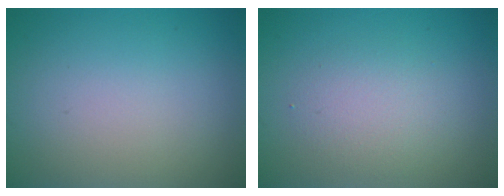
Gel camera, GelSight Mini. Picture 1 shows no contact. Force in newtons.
{"total": 2.5, "press": 2.4, "slide": 0.1}